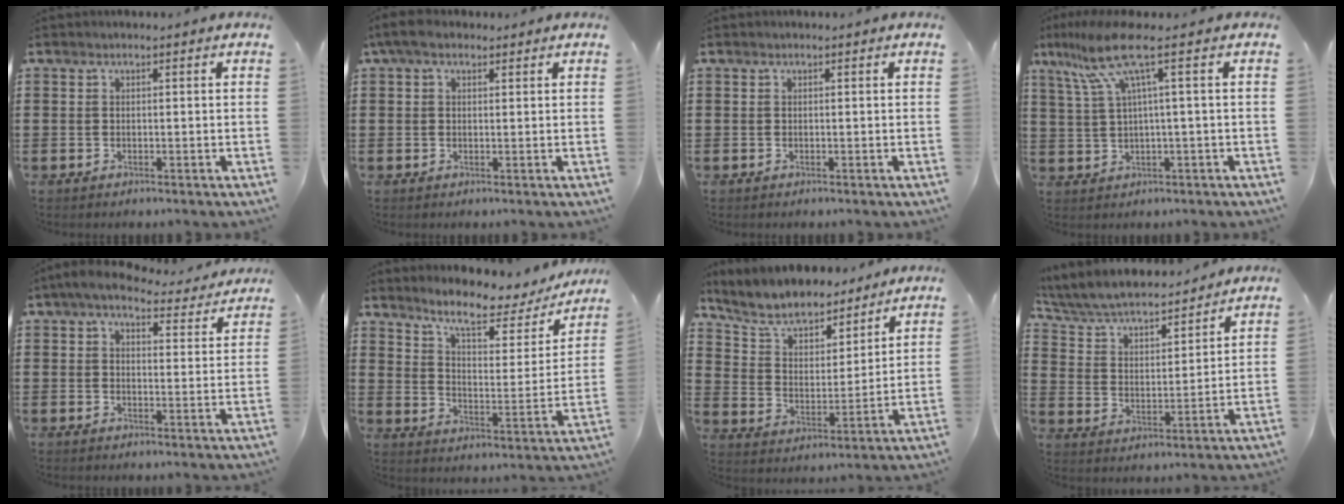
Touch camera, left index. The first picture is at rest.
{"total": 3.5, "force": [1.7, 1.9, 2.4], "torque": [-0.052, 0.011, 0.031]}
{"total": 0.0}
{"total": 8.6, "force": [3.3, 0.4, 8.0], "torque": [-0.184, -0.015, 0.047]}
{"total": 5.6, "force": [4.9, 1.3, 2.3], "torque": [-0.058, -0.022, 0.084]}
{"total": 8.2, "force": [6.7, 1.3, 4.5], "torque": [-0.097, -0.040, 0.110]}
{"total": 7.0, "force": [6.6, 1.9, 1.8], "torque": [-0.070, -0.041, 0.114]}
{"total": 5.7, "force": [5.2, 0.8, 2.1], "torque": [-0.065, -0.034, 0.084]}